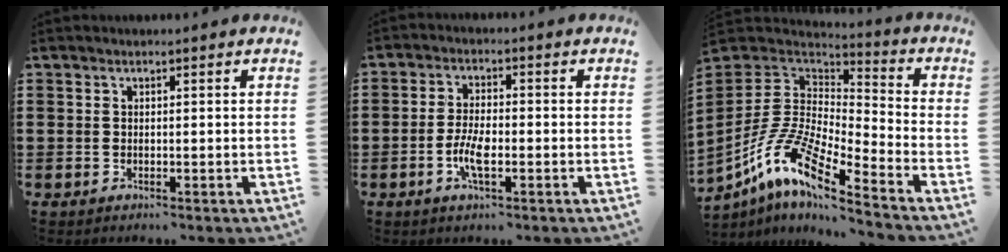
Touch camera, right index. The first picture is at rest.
{"total": 4.9, "force": [-1.6, 1.6, 4.4], "torque": [-0.094, -0.002, -0.034]}
{"total": 11.1, "force": [-8.0, 2.7, 7.2], "torque": [-0.178, -0.006, -0.172]}